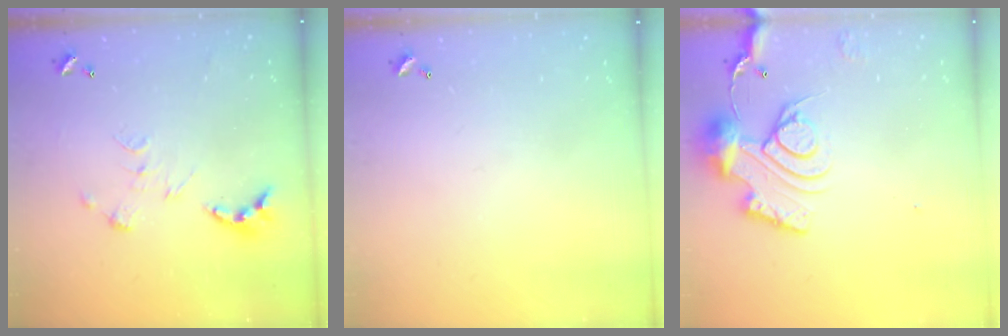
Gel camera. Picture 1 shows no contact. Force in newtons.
{"total": 0.0}
{"total": 13.9, "press": 13.8, "slide": 1.6}